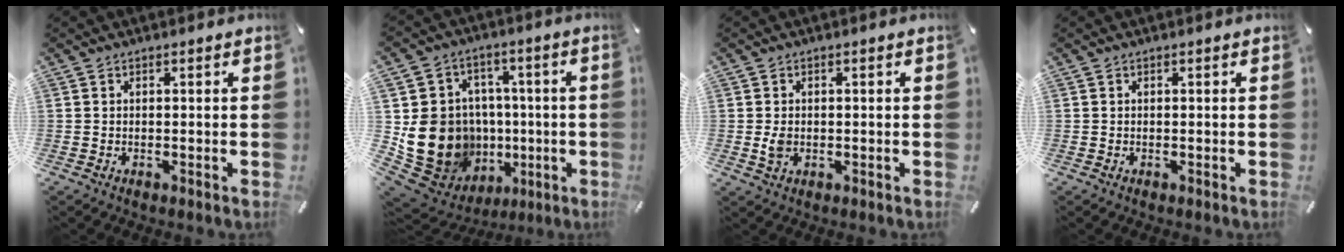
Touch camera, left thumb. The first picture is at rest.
{"total": 20.0, "force": [-2.1, 17.7, 9.0], "torque": [-0.154, -0.001, 0.010]}
{"total": 2.8, "force": [-0.3, 2.0, 2.0], "torque": [-0.034, -0.002, -0.007]}
{"total": 0.0}